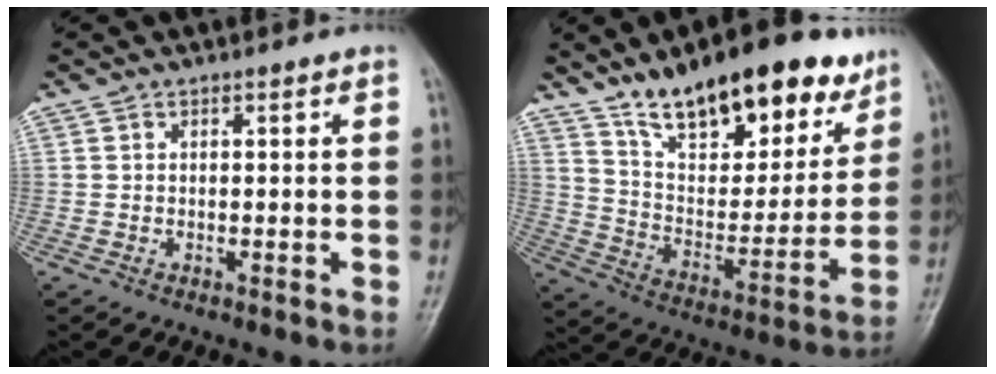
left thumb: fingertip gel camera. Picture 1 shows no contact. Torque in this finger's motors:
{"motor_torque": [0.24, 0.25, 1.51, -1.26, 0.32]}